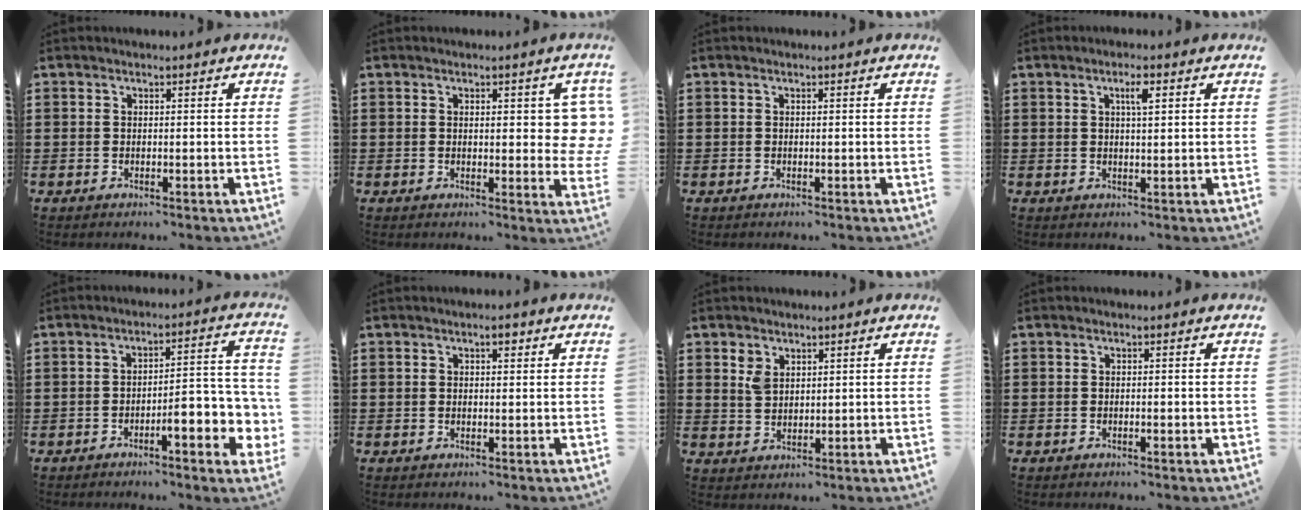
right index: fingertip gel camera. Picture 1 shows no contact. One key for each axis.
{"total": 5.0, "fx": 1.1, "fy": 2.2, "fz": 4.4, "tx": -0.046, "ty": -0.005, "tz": 0.010}
{"total": 0.0}
{"total": 2.7, "fx": 1.1, "fy": 0.6, "fz": 2.4, "tx": -0.041, "ty": 0.003, "tz": 0.014}
{"total": 6.9, "fx": -3.0, "fy": 1.5, "fz": 6.0, "tx": -0.082, "ty": -0.015, "tz": -0.055}
{"total": 1.8, "fx": 0.9, "fy": 0.9, "fz": 1.3, "tx": -0.020, "ty": 0.004, "tz": 0.012}
{"total": 2.8, "fx": 1.8, "fy": 1.7, "fz": 1.3, "tx": -0.031, "ty": 0.005, "tz": 0.035}
{"total": 0.0}